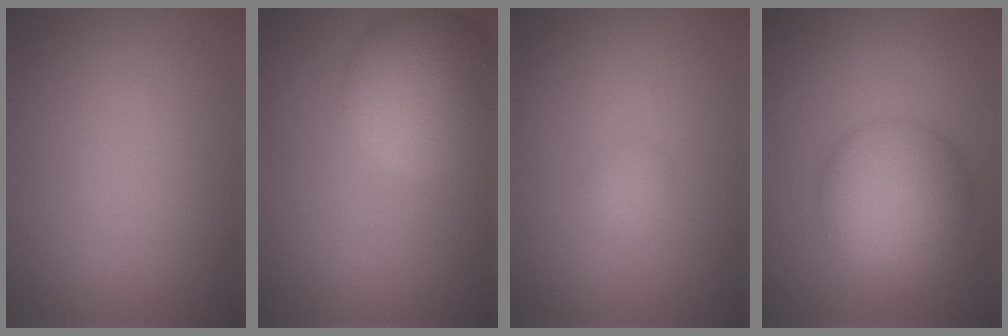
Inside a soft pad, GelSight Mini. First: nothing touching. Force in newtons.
{"total": 8.0, "press": 7.9, "slide": 0.5}
{"total": 1.0, "press": 1.0, "slide": 0.1}
{"total": 7.1, "press": 7.1, "slide": 0.3}